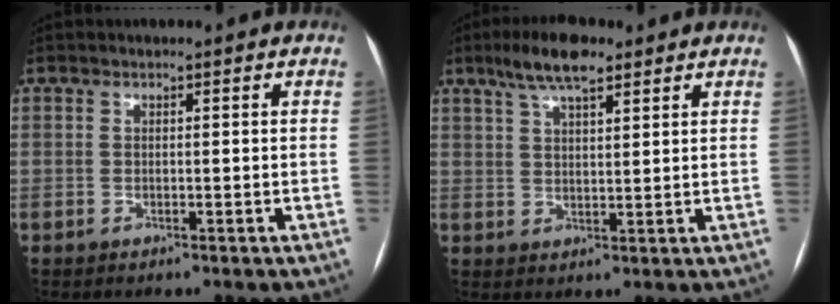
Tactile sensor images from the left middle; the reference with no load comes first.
{"total": 7.5, "force": [5.3, 1.9, 5.0], "torque": [-0.099, 0.016, 0.093]}